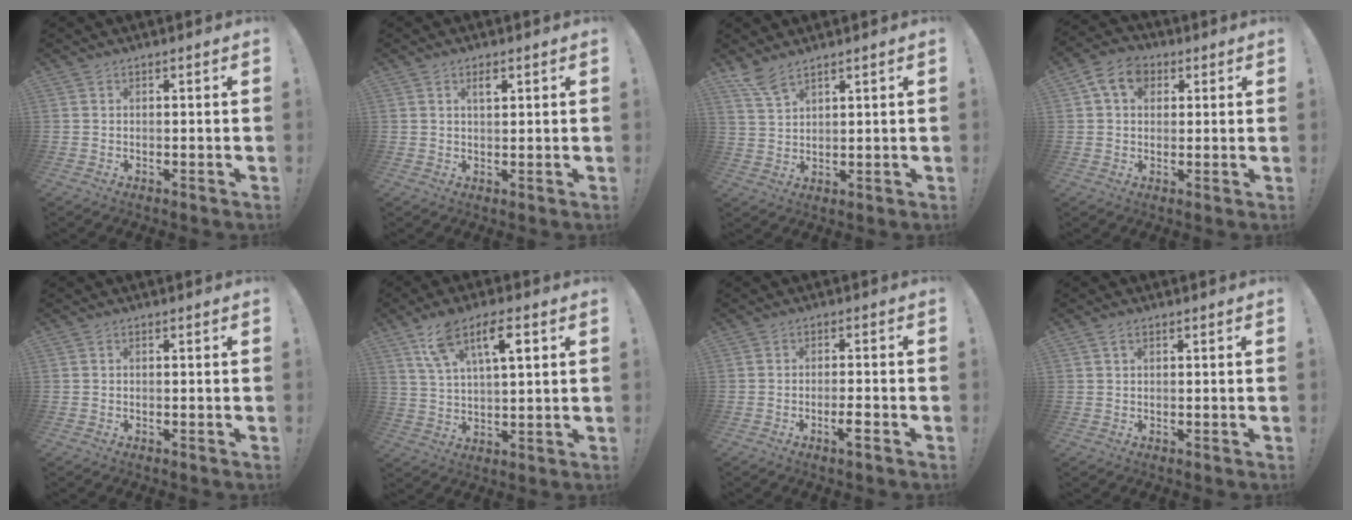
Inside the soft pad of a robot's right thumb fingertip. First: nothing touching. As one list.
[{"total": 2.7, "force": [1.5, 1.1, 1.9], "torque": [-0.018, -0.008, 0.022]}, {"total": 5.8, "force": [4.7, 1.2, 3.1], "torque": [-0.063, -0.027, 0.089]}, {"total": 8.7, "force": [3.2, 6.4, 4.8], "torque": [-0.079, 0.006, 0.062]}, {"total": 0.0}, {"total": 11.9, "force": [5.9, 4.7, 9.1], "torque": [-0.154, -0.008, 0.104]}, {"total": 3.7, "force": [-2.1, 0.0, 3.0], "torque": [-0.051, 0.002, -0.035]}, {"total": 1.6, "force": [0.9, 1.0, 1.0], "torque": [-0.020, 0.003, 0.016]}]